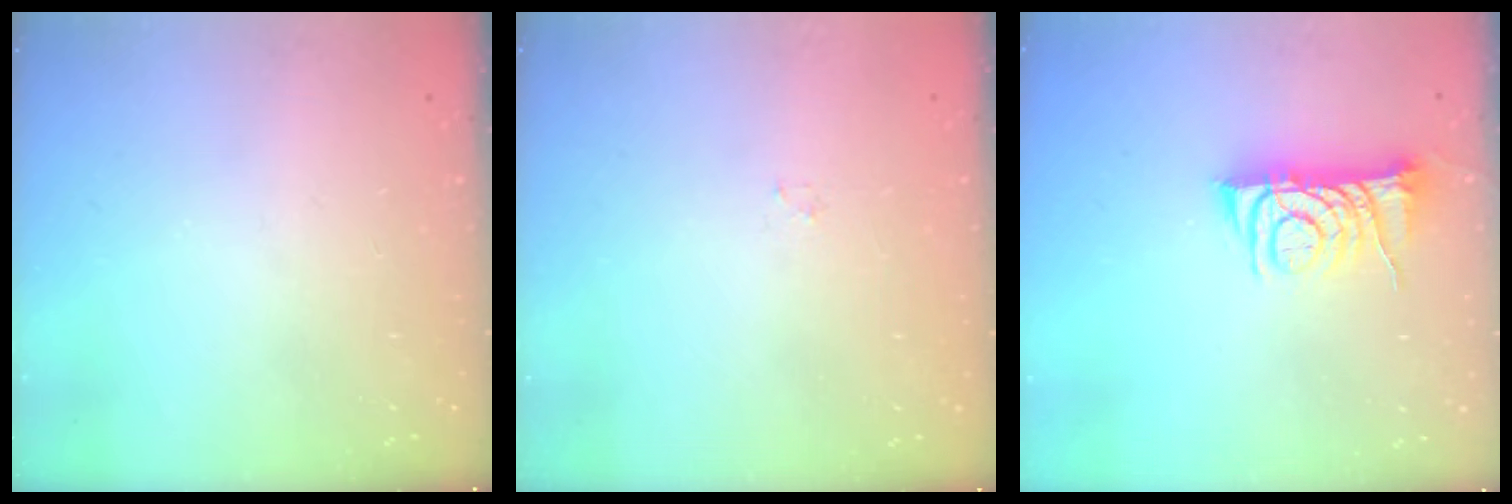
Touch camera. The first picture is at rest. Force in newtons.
{"total": 0.8, "press": 0.8, "slide": 0.2}
{"total": 8.3, "press": 8.3, "slide": 0.4}